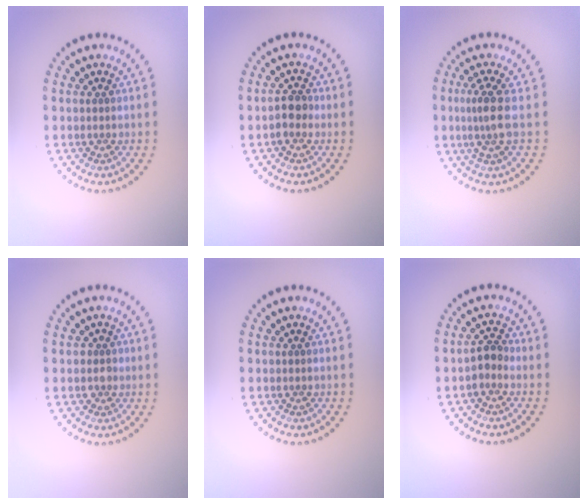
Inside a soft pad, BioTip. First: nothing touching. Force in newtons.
{"total": 1.9, "press": 1.7, "slide": 0.8}
{"total": 2.6, "press": 2.0, "slide": 1.6}
{"total": 1.3, "press": 1.1, "slide": 0.8}
{"total": 0.0}
{"total": 1.7, "press": 1.5, "slide": 0.9}